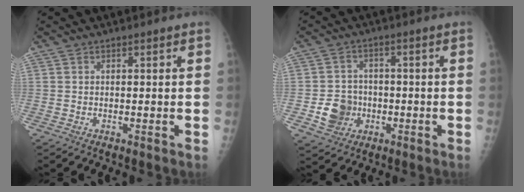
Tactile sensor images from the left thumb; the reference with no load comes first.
{"total": 7.4, "force": [-2.0, 6.6, 2.6], "torque": [-0.019, 0.014, -0.031]}